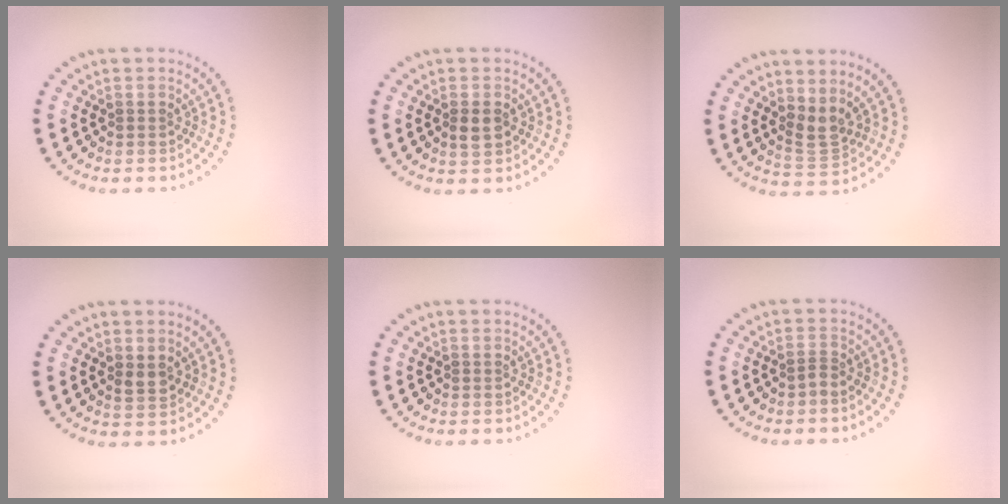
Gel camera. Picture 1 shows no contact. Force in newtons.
{"total": 1.8, "press": 1.8, "slide": 0.3}
{"total": 2.2, "press": 1.7, "slide": 1.4}
{"total": 1.5, "press": 1.4, "slide": 0.4}
{"total": 0.0}
{"total": 0.7, "press": 0.3, "slide": 0.7}